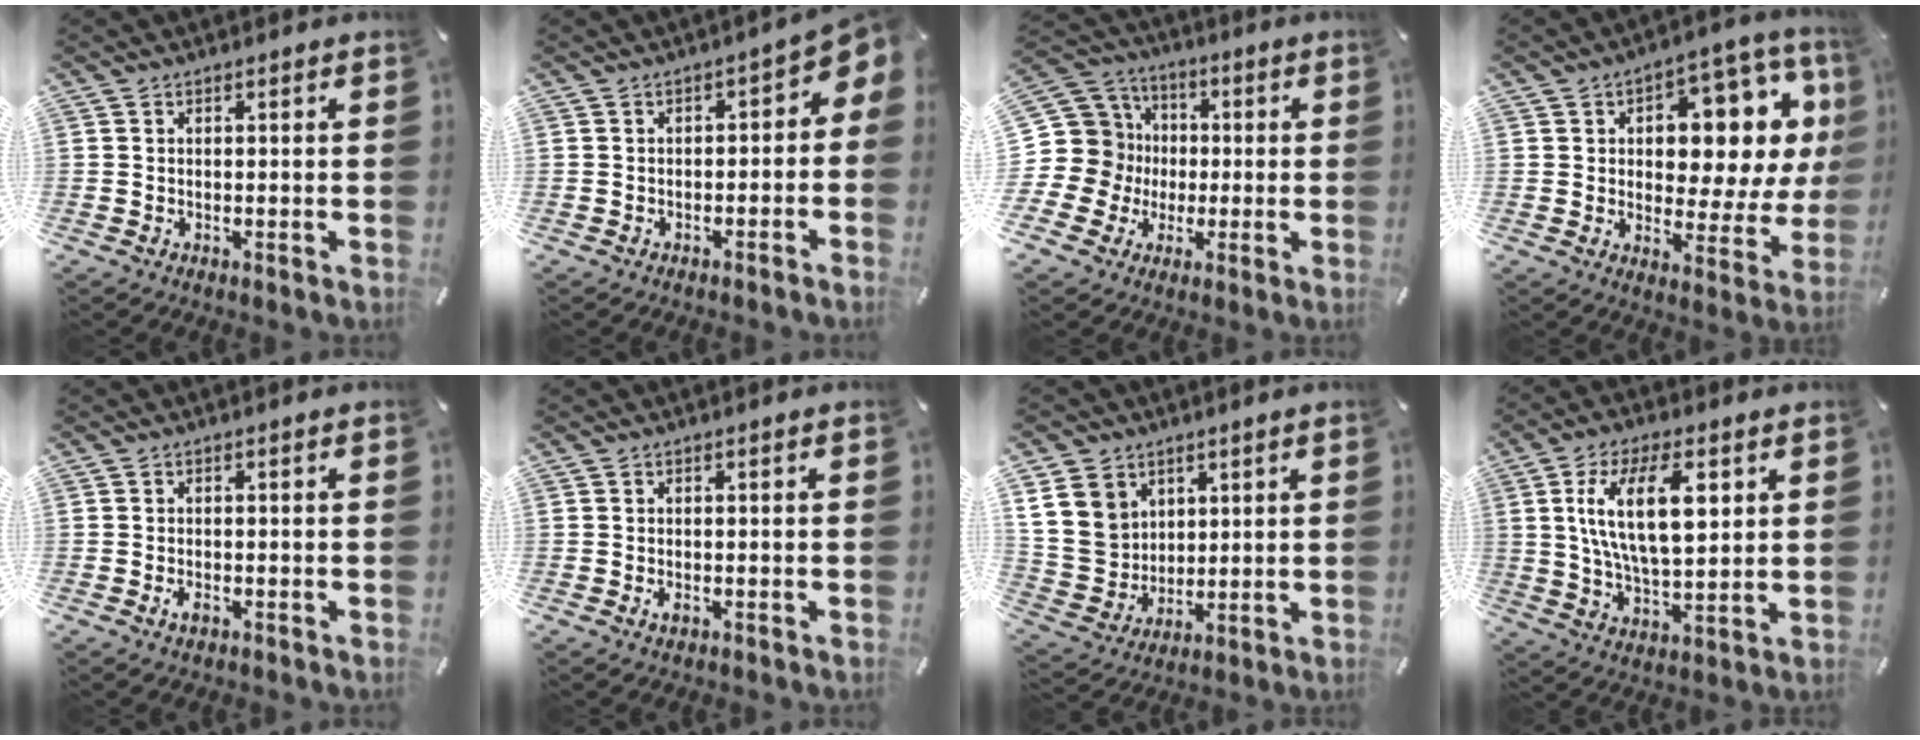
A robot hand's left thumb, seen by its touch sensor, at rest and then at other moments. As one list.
[{"total": 4.2, "force": [0.1, 2.7, 3.3], "torque": [-0.041, -0.010, -0.008]}, {"total": 15.4, "force": [-0.4, 14.7, 4.7], "torque": [-0.103, -0.002, 0.000]}, {"total": 13.5, "force": [4.3, 8.1, 10.0], "torque": [-0.114, -0.053, 0.065]}, {"total": 2.0, "force": [-0.9, 1.0, 1.5], "torque": [-0.034, 0.000, -0.017]}, {"total": 1.5, "force": [-0.5, 0.7, 1.2], "torque": [-0.027, -0.004, -0.011]}, {"total": 11.9, "force": [5.2, 10.2, 3.2], "torque": [-0.085, -0.021, 0.106]}, {"total": 15.8, "force": [5.3, 7.3, 13.0], "torque": [-0.250, -0.002, 0.083]}]